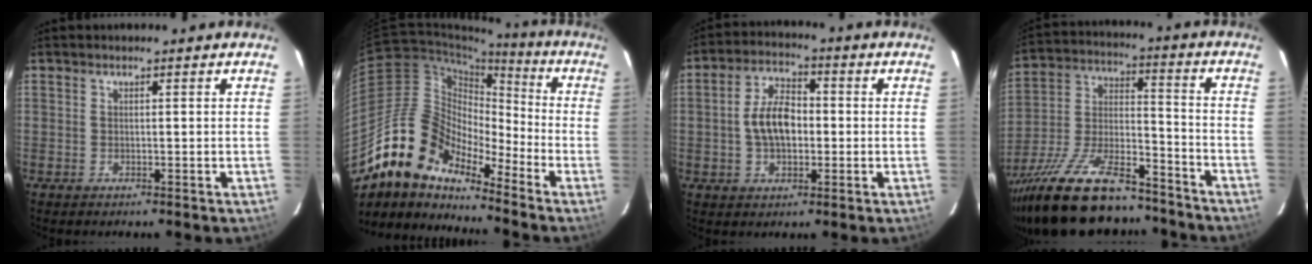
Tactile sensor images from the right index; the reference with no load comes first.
{"total": 16.0, "force": [-13.0, 6.7, 6.7], "torque": [-0.120, 0.012, -0.256]}
{"total": 8.0, "force": [-0.7, 4.5, 6.5], "torque": [-0.128, 0.017, -0.011]}
{"total": 25.9, "force": [-20.0, 8.7, 13.9], "torque": [-0.272, -0.014, -0.317]}